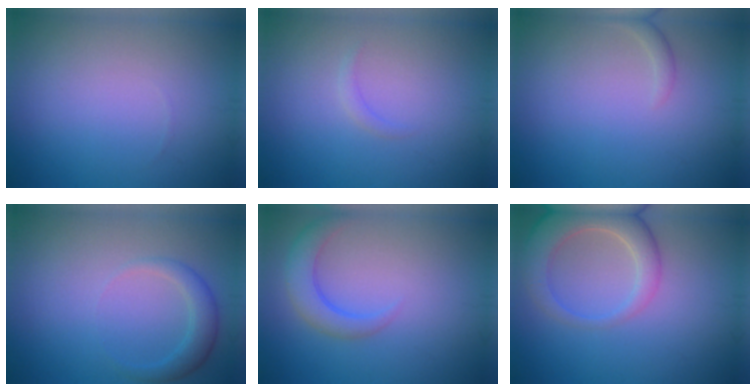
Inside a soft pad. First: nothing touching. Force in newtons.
{"total": 0.7, "press": 0.7, "slide": 0.1}
{"total": 0.9, "press": 0.9, "slide": 0.1}
{"total": 2.2, "press": 2.2, "slide": 0.2}
{"total": 2.8, "press": 2.8, "slide": 0.3}
{"total": 5.2, "press": 5.2, "slide": 0.4}